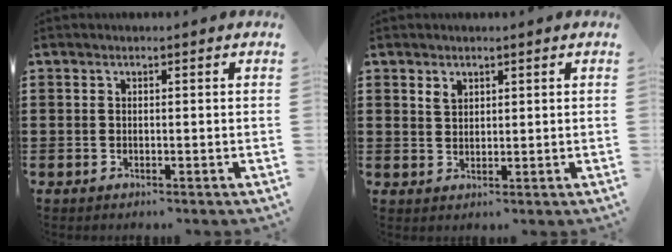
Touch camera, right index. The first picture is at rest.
{"total": 1.8, "force": [1.3, 1.1, 0.6], "torque": [-0.016, 0.002, 0.026]}